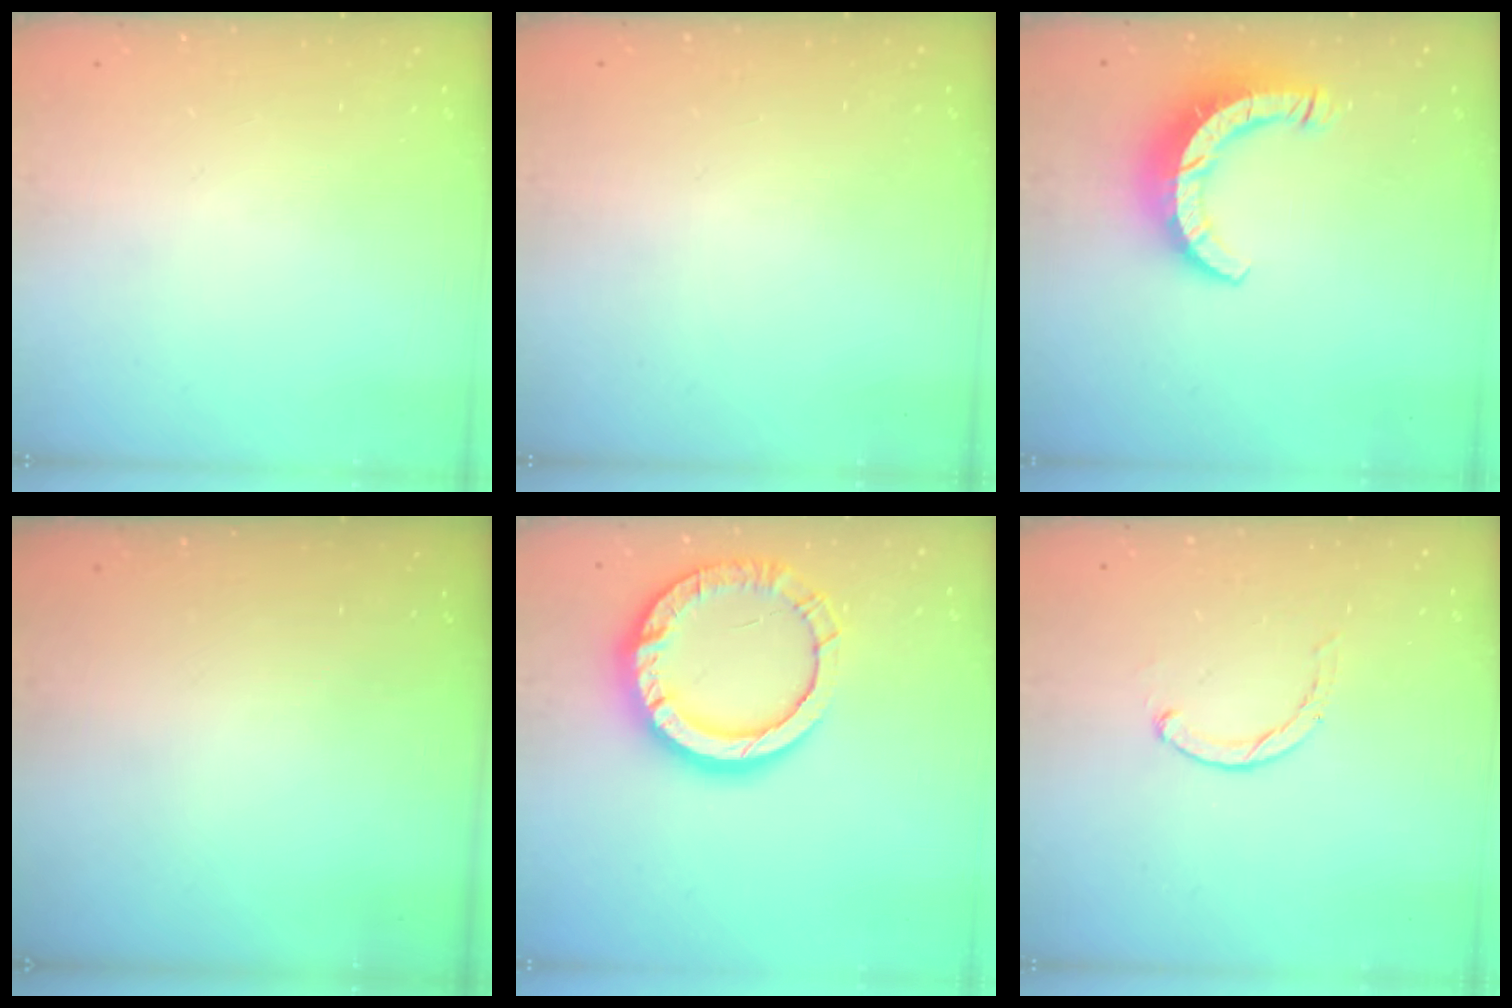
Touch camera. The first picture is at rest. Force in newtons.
{"total": 2.4, "press": 2.4, "slide": 0.2}
{"total": 9.6, "press": 9.6, "slide": 1.0}
{"total": 0.0}
{"total": 17.0, "press": 17.0, "slide": 1.3}
{"total": 0.6, "press": 0.6, "slide": 0.2}